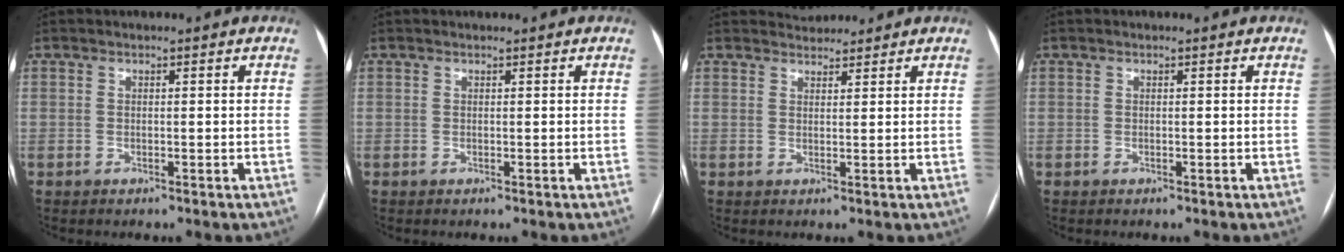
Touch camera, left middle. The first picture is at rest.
{"total": 0.7, "force": [0.7, 0.1, 0.2], "torque": [-0.007, 0.011, 0.013]}
{"total": 2.6, "force": [2.5, 0.5, -0.2], "torque": [-0.003, 0.014, 0.043]}
{"total": 0.0}